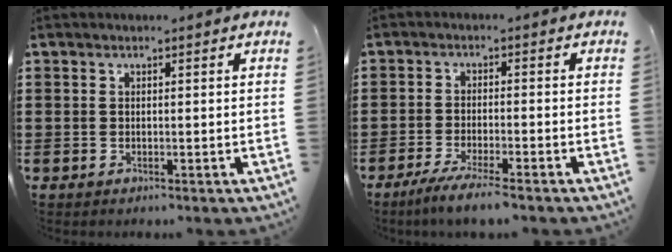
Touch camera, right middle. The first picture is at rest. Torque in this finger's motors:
{"motor_torque": [1.96, 0.17, 0.28, 0.13]}